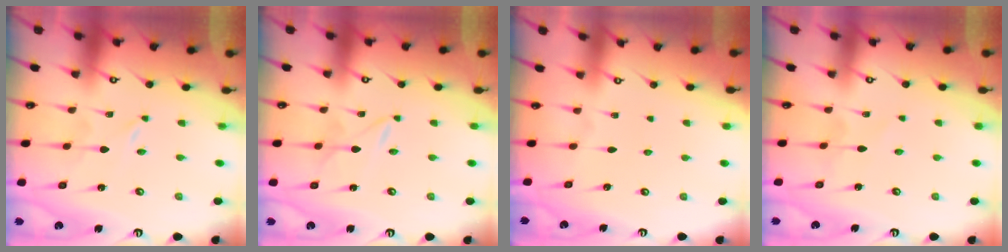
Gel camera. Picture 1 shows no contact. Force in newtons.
{"total": 2.3, "press": 2.3, "slide": 0.4}
{"total": 0.0}
{"total": 4.9, "press": 4.8, "slide": 0.6}